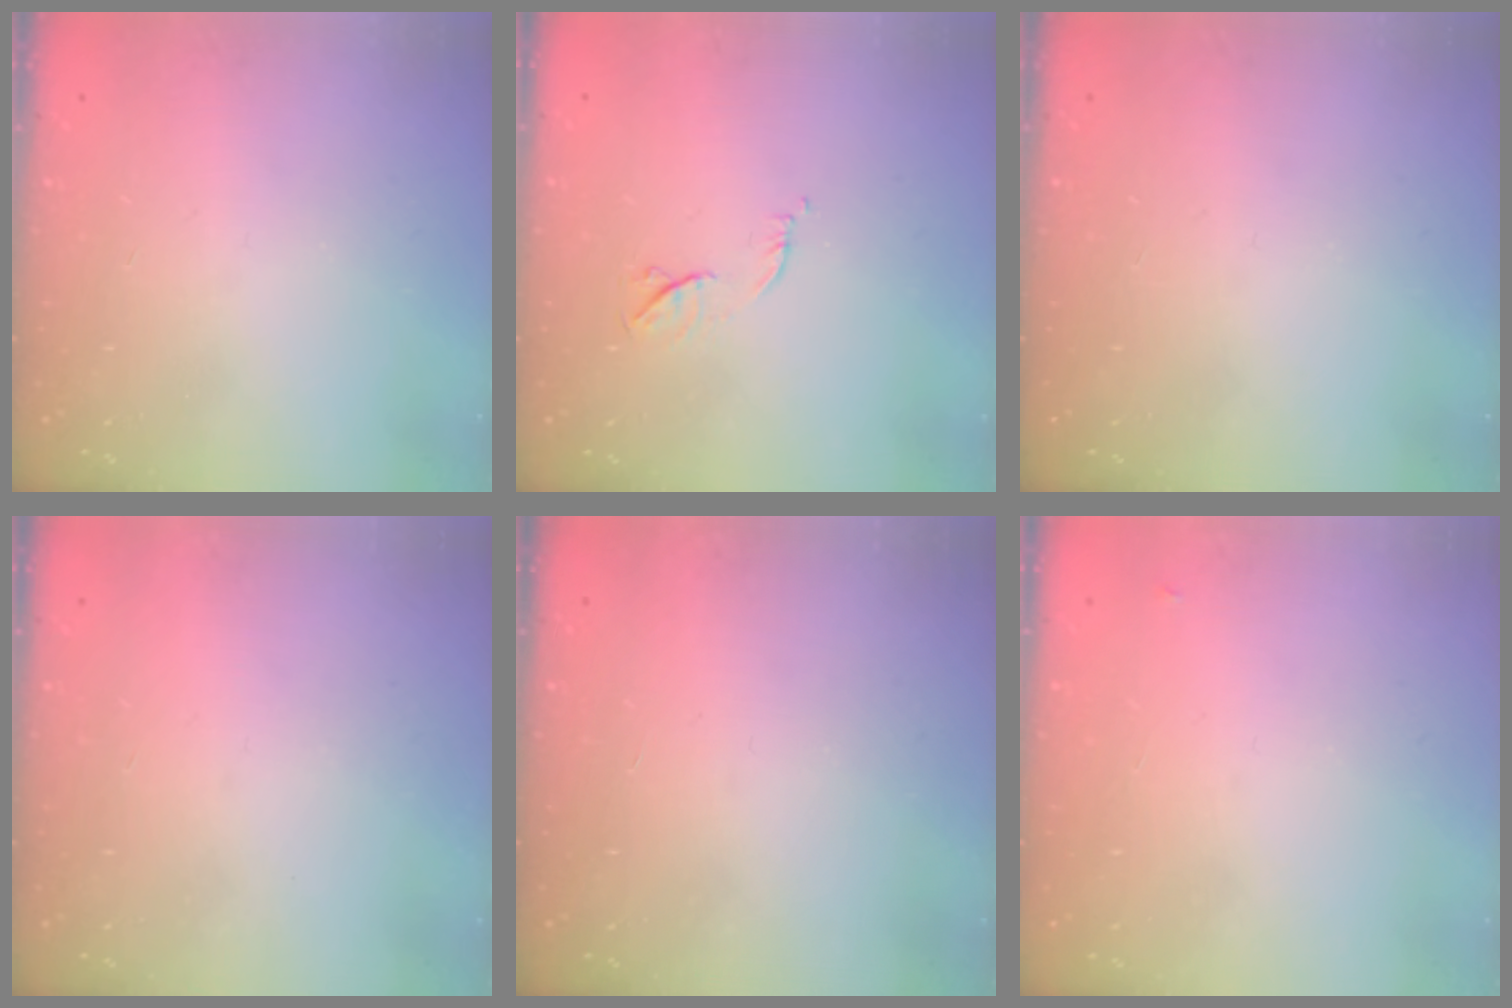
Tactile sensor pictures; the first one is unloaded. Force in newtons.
{"total": 6.2, "press": 6.1, "slide": 1.1}
{"total": 0.0}
{"total": 1.5, "press": 1.5, "slide": 0.1}
{"total": 1.7, "press": 1.7, "slide": 0.1}
{"total": 2.8, "press": 2.8, "slide": 0.4}